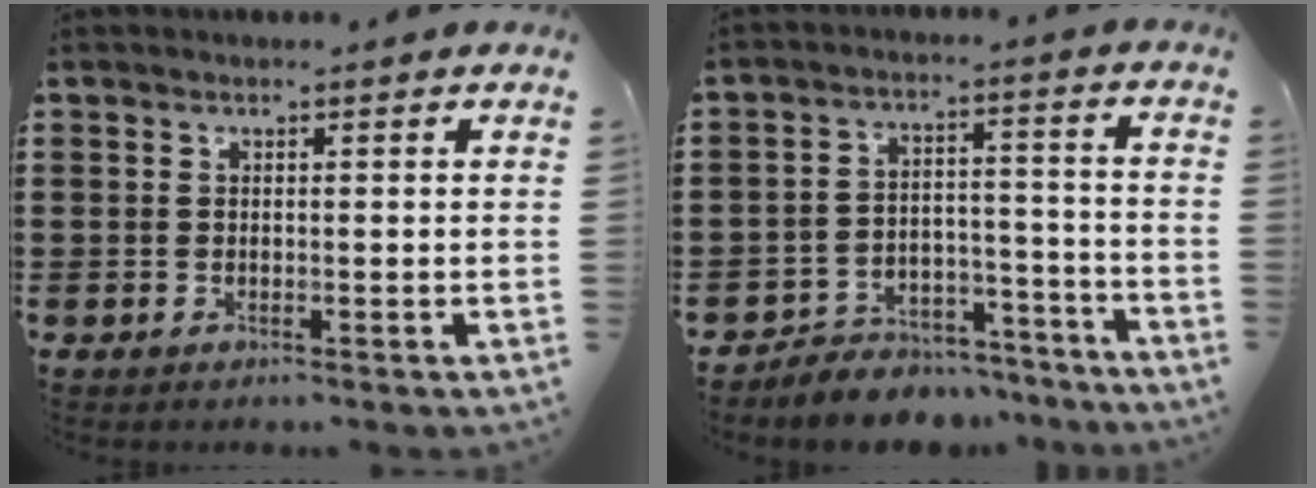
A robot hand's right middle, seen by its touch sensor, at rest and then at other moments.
{"total": 6.2, "force": [-6.0, 1.4, 0.1], "torque": [0.001, 0.023, -0.122]}